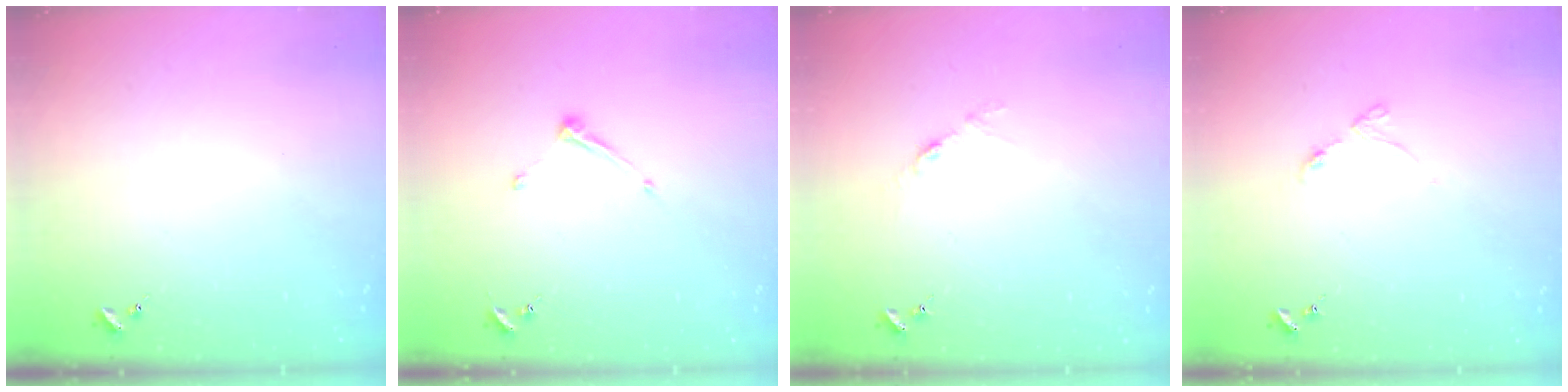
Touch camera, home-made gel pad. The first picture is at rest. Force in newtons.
{"total": 6.6, "press": 6.6, "slide": 0.3}
{"total": 3.8, "press": 3.8, "slide": 0.5}
{"total": 4.0, "press": 3.9, "slide": 0.4}